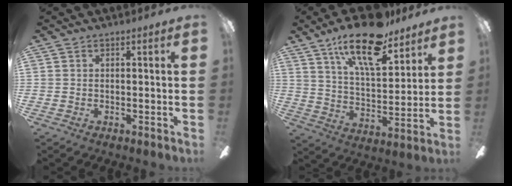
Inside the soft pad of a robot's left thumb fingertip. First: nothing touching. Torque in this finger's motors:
{"motor_torque": [0.18, 0.16, 1.46, -1.31, 0.13]}